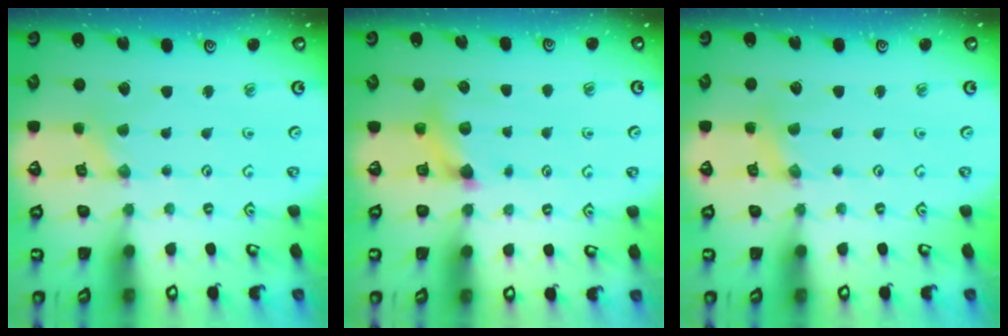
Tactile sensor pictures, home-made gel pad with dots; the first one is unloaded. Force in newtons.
{"total": 6.1, "press": 6.0, "slide": 0.4}
{"total": 1.6, "press": 1.6, "slide": 0.2}